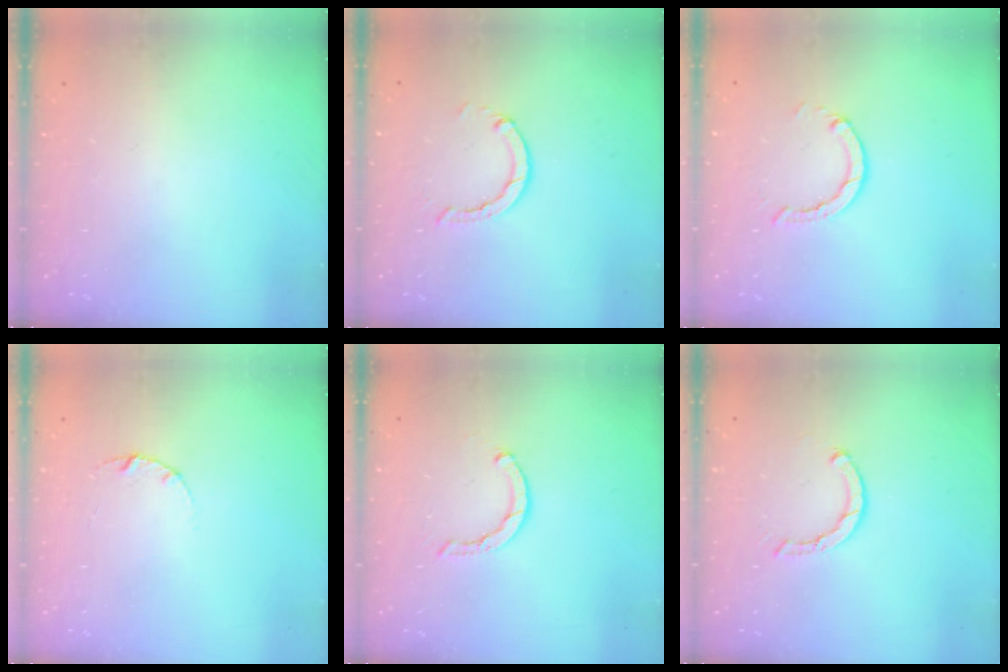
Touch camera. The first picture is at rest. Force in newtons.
{"total": 3.3, "press": 3.2, "slide": 0.4}
{"total": 3.3, "press": 3.2, "slide": 0.4}
{"total": 3.0, "press": 3.0, "slide": 0.4}
{"total": 1.6, "press": 1.6, "slide": 0.1}
{"total": 2.5, "press": 2.5, "slide": 0.1}